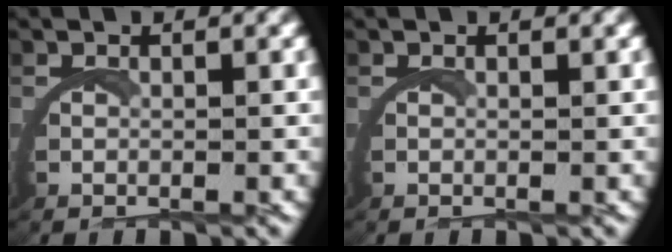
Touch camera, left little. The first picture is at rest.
{"total": 0.0}